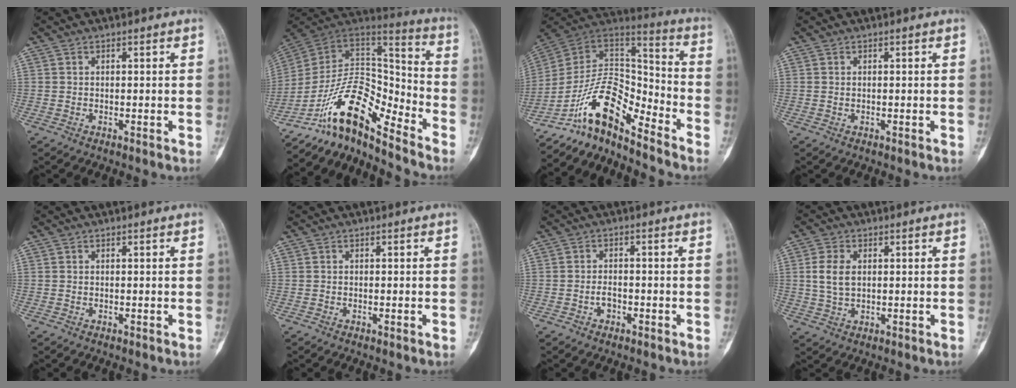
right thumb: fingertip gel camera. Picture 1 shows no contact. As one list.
[{"total": 16.4, "force": [-12.0, 5.5, 9.8], "torque": [-0.149, 0.116, -0.215]}, {"total": 14.5, "force": [-10.8, 5.2, 8.2], "torque": [-0.131, 0.114, -0.201]}, {"total": 0.0}, {"total": 0.0}, {"total": 0.6, "force": [-0.2, 0.2, 0.6], "torque": [-0.009, -0.002, -0.001]}, {"total": 2.0, "force": [-1.0, 1.4, 1.1], "torque": [-0.016, 0.007, -0.020]}, {"total": 5.2, "force": [0.8, 3.2, 4.0], "torque": [-0.079, 0.001, 0.018]}]